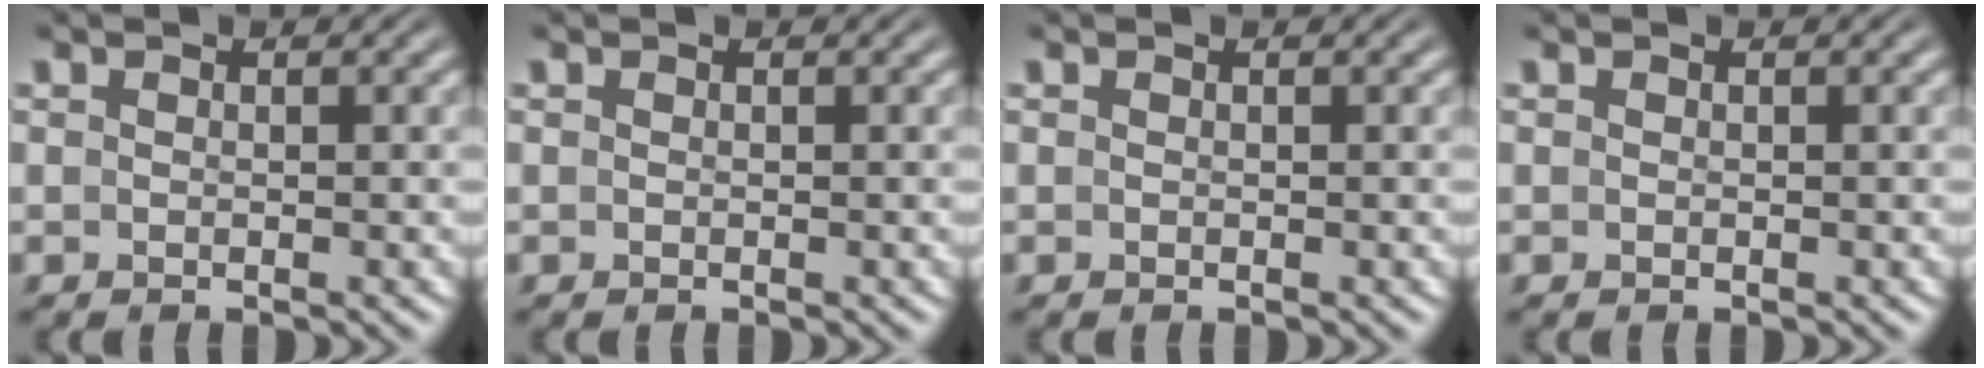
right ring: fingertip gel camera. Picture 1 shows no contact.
{"total": 0.0}
{"total": 0.0}
{"total": 0.0}